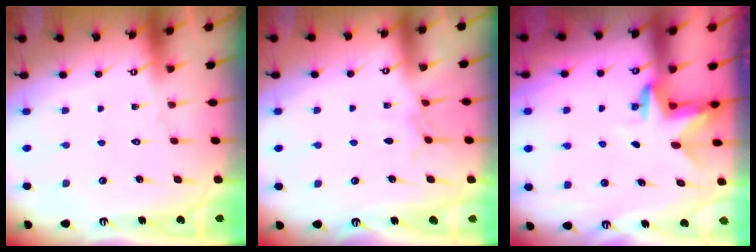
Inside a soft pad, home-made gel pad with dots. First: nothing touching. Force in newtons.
{"total": 4.0, "press": 3.9, "slide": 0.7}
{"total": 3.2, "press": 3.2, "slide": 0.1}